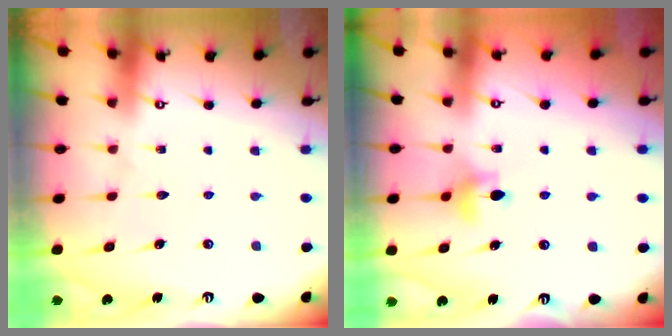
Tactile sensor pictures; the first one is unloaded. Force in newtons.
{"total": 6.5, "press": 6.4, "slide": 0.7}